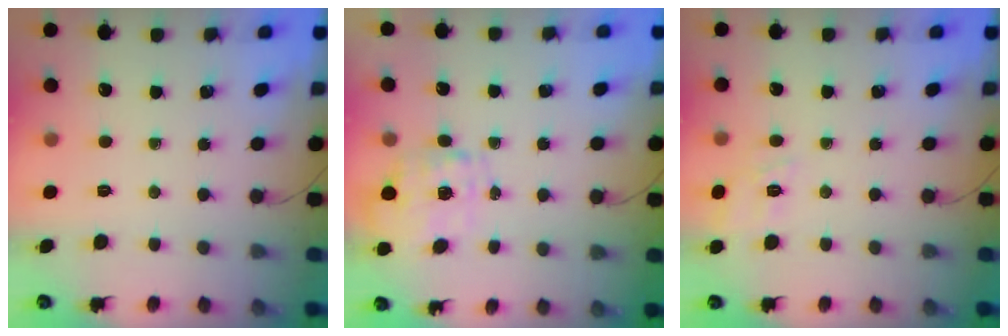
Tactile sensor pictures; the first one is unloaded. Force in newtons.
{"total": 1.5, "press": 1.4, "slide": 0.5}
{"total": 10.6, "press": 10.5, "slide": 1.6}